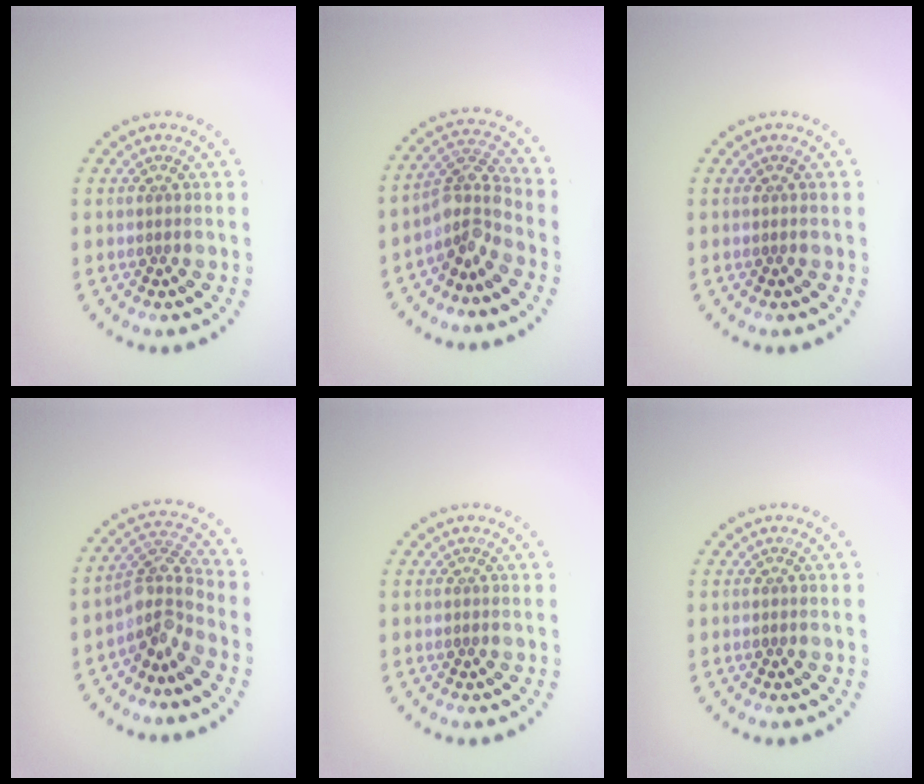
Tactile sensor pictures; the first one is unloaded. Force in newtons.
{"total": 3.6, "press": 2.6, "slide": 2.4}
{"total": 0.0}
{"total": 3.6, "press": 2.6, "slide": 2.5}
{"total": 0.0}
{"total": 0.0}